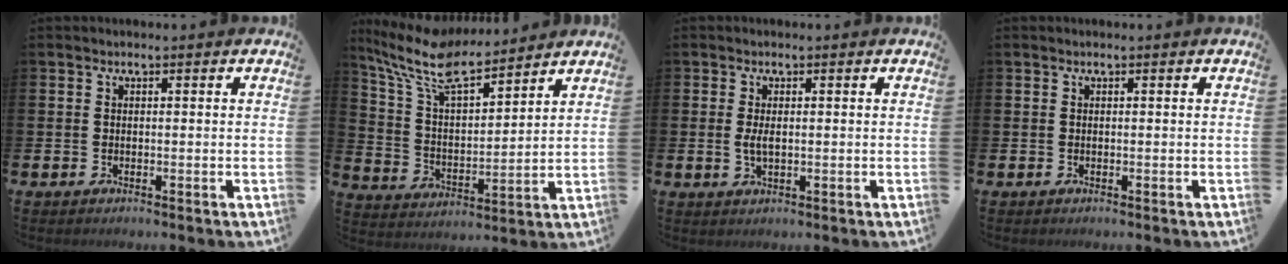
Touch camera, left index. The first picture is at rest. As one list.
[{"total": 10.0, "force": [8.5, 2.8, 4.5], "torque": [-0.124, -0.044, 0.151]}, {"total": 2.1, "force": [0.1, 0.9, 1.9], "torque": [-0.034, 0.001, 0.000]}, {"total": 0.0}]